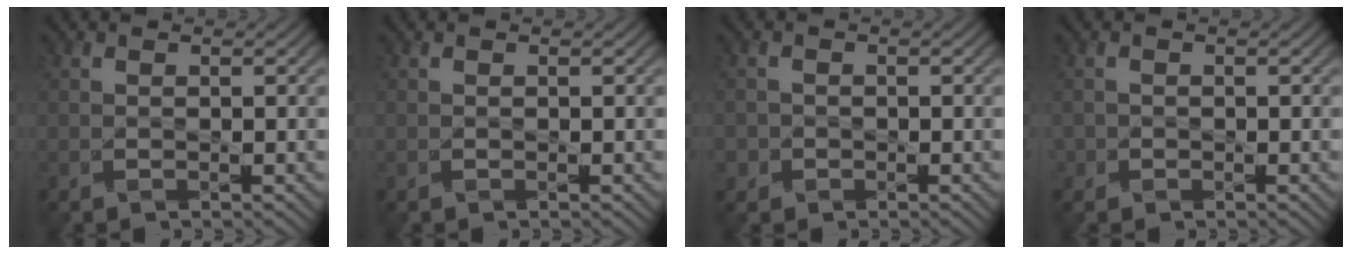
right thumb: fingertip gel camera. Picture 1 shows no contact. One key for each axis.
{"total": 0.0}
{"total": 1.7, "fx": -0.7, "fy": 1.6, "fz": 0.2, "tx": 0.003, "ty": -0.004, "tz": -0.018}
{"total": 1.0, "fx": -0.5, "fy": 0.9, "fz": 0.0, "tx": 0.003, "ty": -0.005, "tz": -0.013}